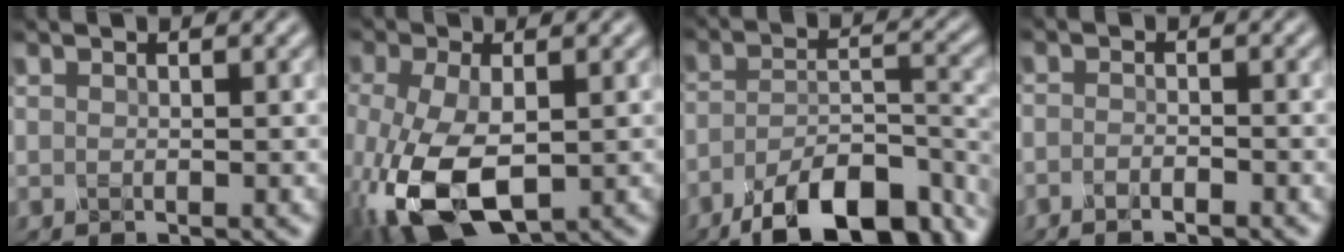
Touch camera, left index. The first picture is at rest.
{"total": 10.1, "force": [-3.5, 5.2, 7.9], "torque": [-0.209, -0.026, -0.065]}
{"total": 11.3, "force": [-8.1, 3.8, 6.9], "torque": [-0.110, -0.011, -0.138]}
{"total": 1.4, "force": [-1.3, 0.2, 0.5], "torque": [-0.007, -0.002, -0.026]}